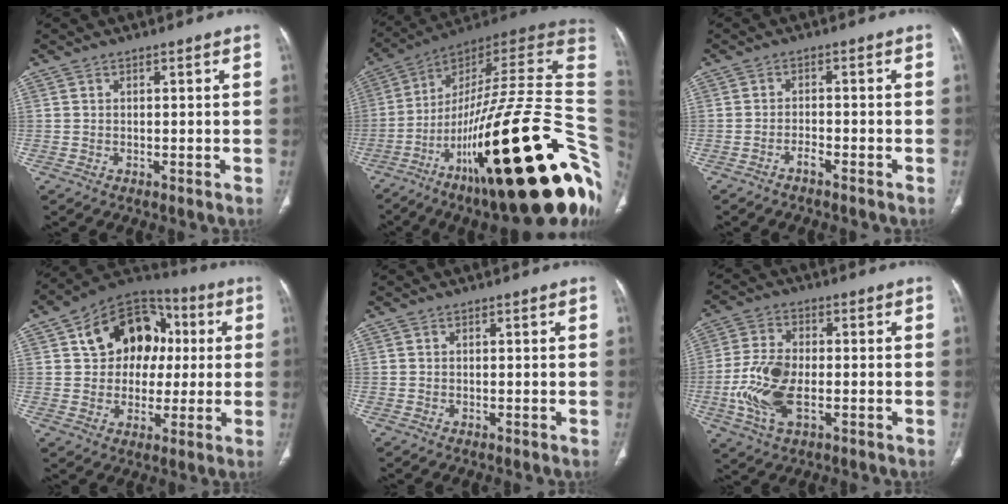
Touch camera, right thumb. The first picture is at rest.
{"total": 43.1, "force": [-11.3, 11.2, 40.1], "torque": [-0.511, 0.074, -0.179]}
{"total": 1.9, "force": [-1.6, 0.4, 1.0], "torque": [-0.027, 0.013, -0.028]}
{"total": 16.8, "force": [3.3, 12.7, 10.5], "torque": [-0.112, 0.023, 0.048]}
{"total": 0.0}
{"total": 11.1, "force": [-2.5, 5.9, 9.1], "torque": [-0.198, 0.006, -0.048]}